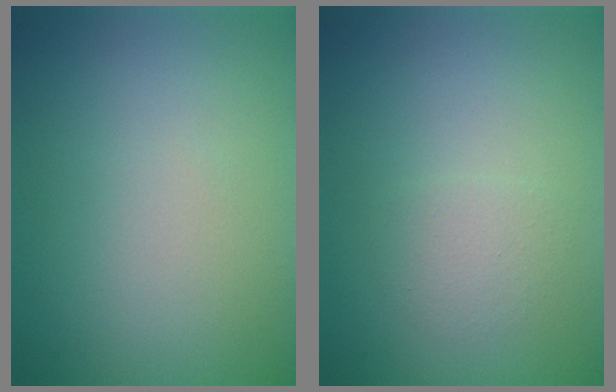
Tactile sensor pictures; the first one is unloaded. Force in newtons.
{"total": 1.6, "press": 1.6, "slide": 0.0}